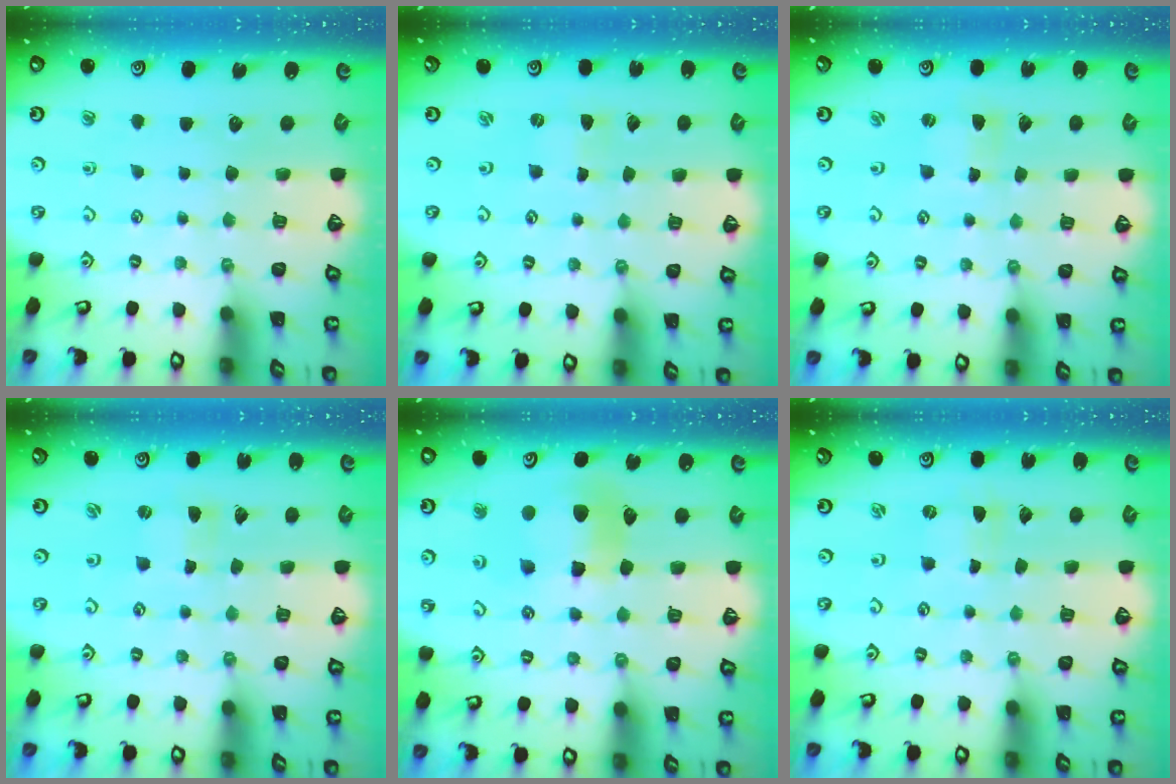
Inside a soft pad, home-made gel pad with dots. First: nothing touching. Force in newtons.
{"total": 0.0}
{"total": 0.0}
{"total": 0.0}
{"total": 9.7, "press": 9.6, "slide": 1.3}
{"total": 0.0}